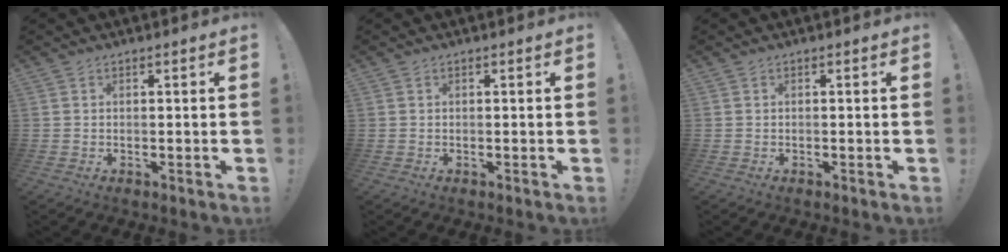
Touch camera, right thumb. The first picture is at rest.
{"total": 0.0}
{"total": 0.0}